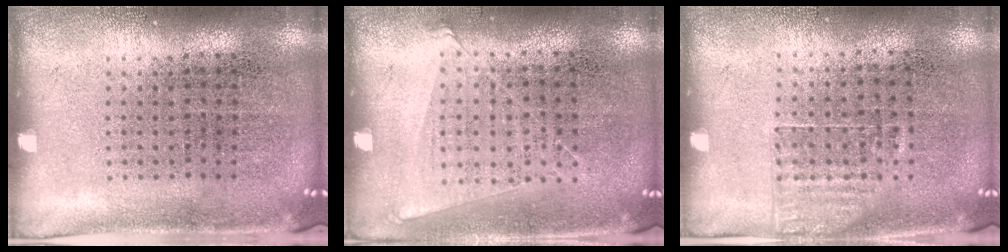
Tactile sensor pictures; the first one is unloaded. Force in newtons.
{"total": 1.0, "press": 0.9, "slide": 0.4}
{"total": 1.2, "press": 0.9, "slide": 0.7}